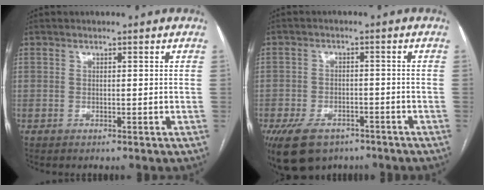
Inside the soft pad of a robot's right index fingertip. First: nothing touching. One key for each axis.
{"total": 9.8, "fx": -6.3, "fy": 6.2, "fz": 4.4, "tx": -0.094, "ty": 0.003, "tz": -0.092}